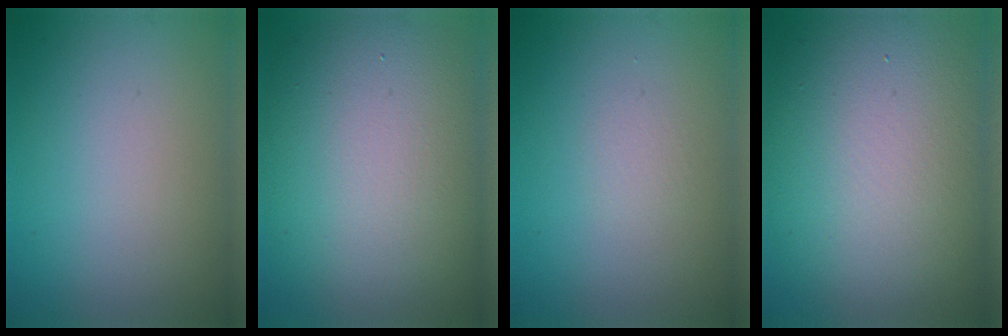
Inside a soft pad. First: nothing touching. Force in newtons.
{"total": 12.4, "press": 12.3, "slide": 0.7}
{"total": 0.0}
{"total": 14.4, "press": 14.4, "slide": 0.7}